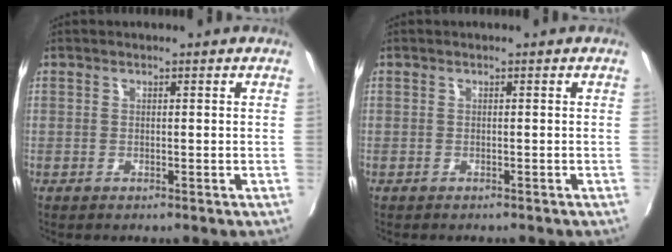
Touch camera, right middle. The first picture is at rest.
{"total": 0.7, "force": [-0.7, 0.3, 0.2], "torque": [-0.006, -0.002, -0.010]}